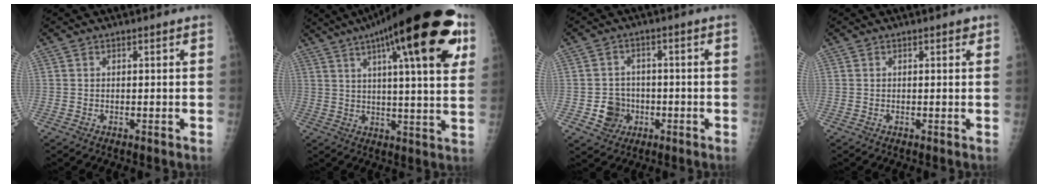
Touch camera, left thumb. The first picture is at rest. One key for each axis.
{"total": 26.4, "fx": 12.4, "fy": 6.2, "fz": 22.4, "tx": -0.321, "ty": -0.007, "tz": 0.175}
{"total": 5.8, "fx": -1.8, "fy": 5.3, "fz": 1.6, "tx": 0.001, "ty": 0.012, "tz": -0.025}
{"total": 0.8, "fx": 0.4, "fy": 0.4, "fz": 0.5, "tx": -0.003, "ty": -0.001, "tz": 0.002}